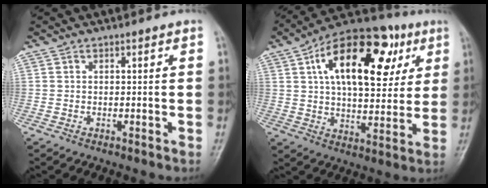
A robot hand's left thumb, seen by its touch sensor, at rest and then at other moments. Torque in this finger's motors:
{"motor_torque": [0.61, 1.00, 1.71, -1.06, 0.22]}